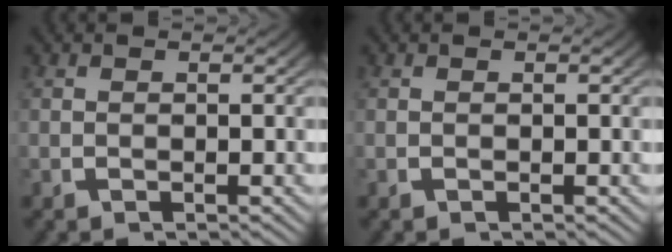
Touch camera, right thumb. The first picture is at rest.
{"total": 0.0}